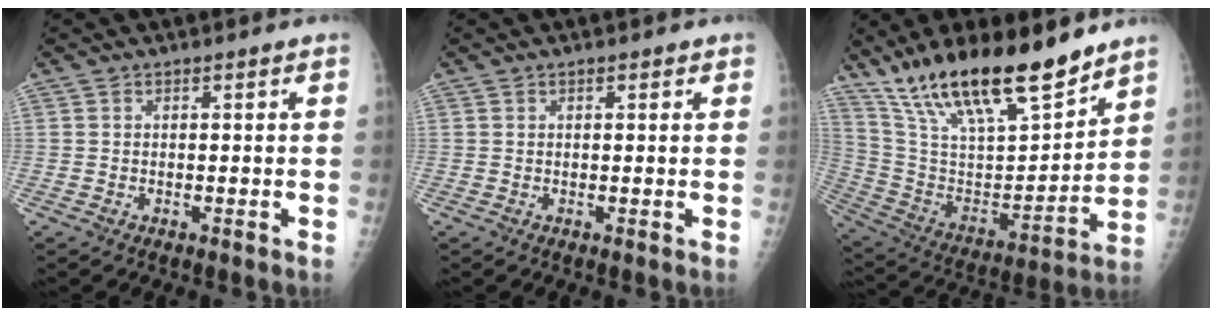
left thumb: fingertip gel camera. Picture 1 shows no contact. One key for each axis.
{"total": 1.1, "fx": 0.7, "fy": 0.5, "fz": 0.8, "tx": -0.008, "ty": -0.001, "tz": 0.007}
{"total": 24.6, "fx": 18.4, "fy": 6.8, "fz": 14.9, "tx": -0.236, "ty": -0.072, "tz": 0.331}